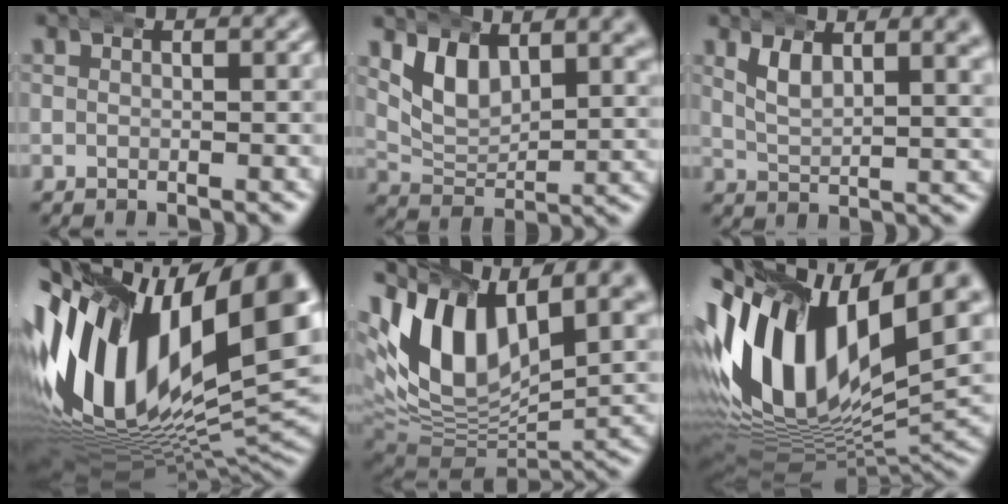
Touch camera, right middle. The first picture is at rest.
{"total": 5.9, "force": [3.4, 3.7, 3.0], "torque": [-0.065, -0.009, 0.062]}
{"total": 3.4, "force": [2.3, 0.9, 2.4], "torque": [-0.046, -0.012, 0.047]}
{"total": 27.6, "force": [0.2, 17.4, 21.5], "torque": [-0.367, -0.034, 0.020]}
{"total": 15.7, "force": [3.6, 10.2, 11.4], "torque": [-0.204, -0.007, 0.058]}
{"total": 23.0, "force": [1.8, 14.1, 18.1], "torque": [-0.314, -0.011, 0.031]}